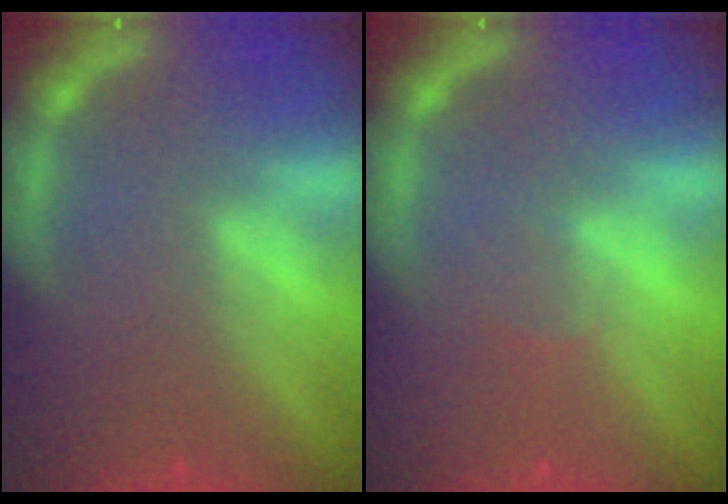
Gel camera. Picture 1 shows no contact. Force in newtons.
{"total": 1.0}